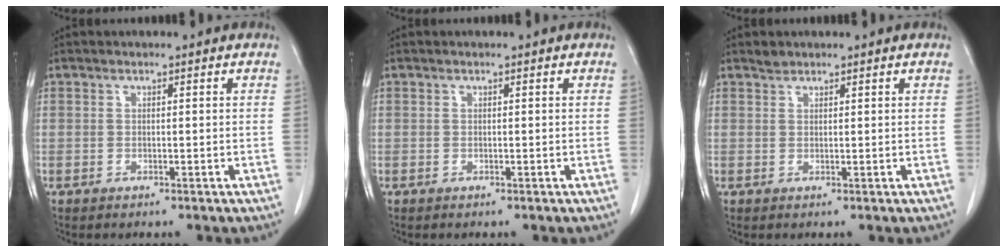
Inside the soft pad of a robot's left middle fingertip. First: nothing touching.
{"total": 0.0}
{"total": 1.0, "force": [0.9, 0.4, 0.1], "torque": [-0.004, 0.000, 0.017]}